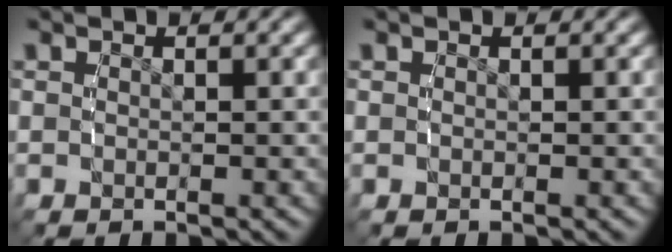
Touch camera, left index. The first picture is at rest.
{"total": 0.0}